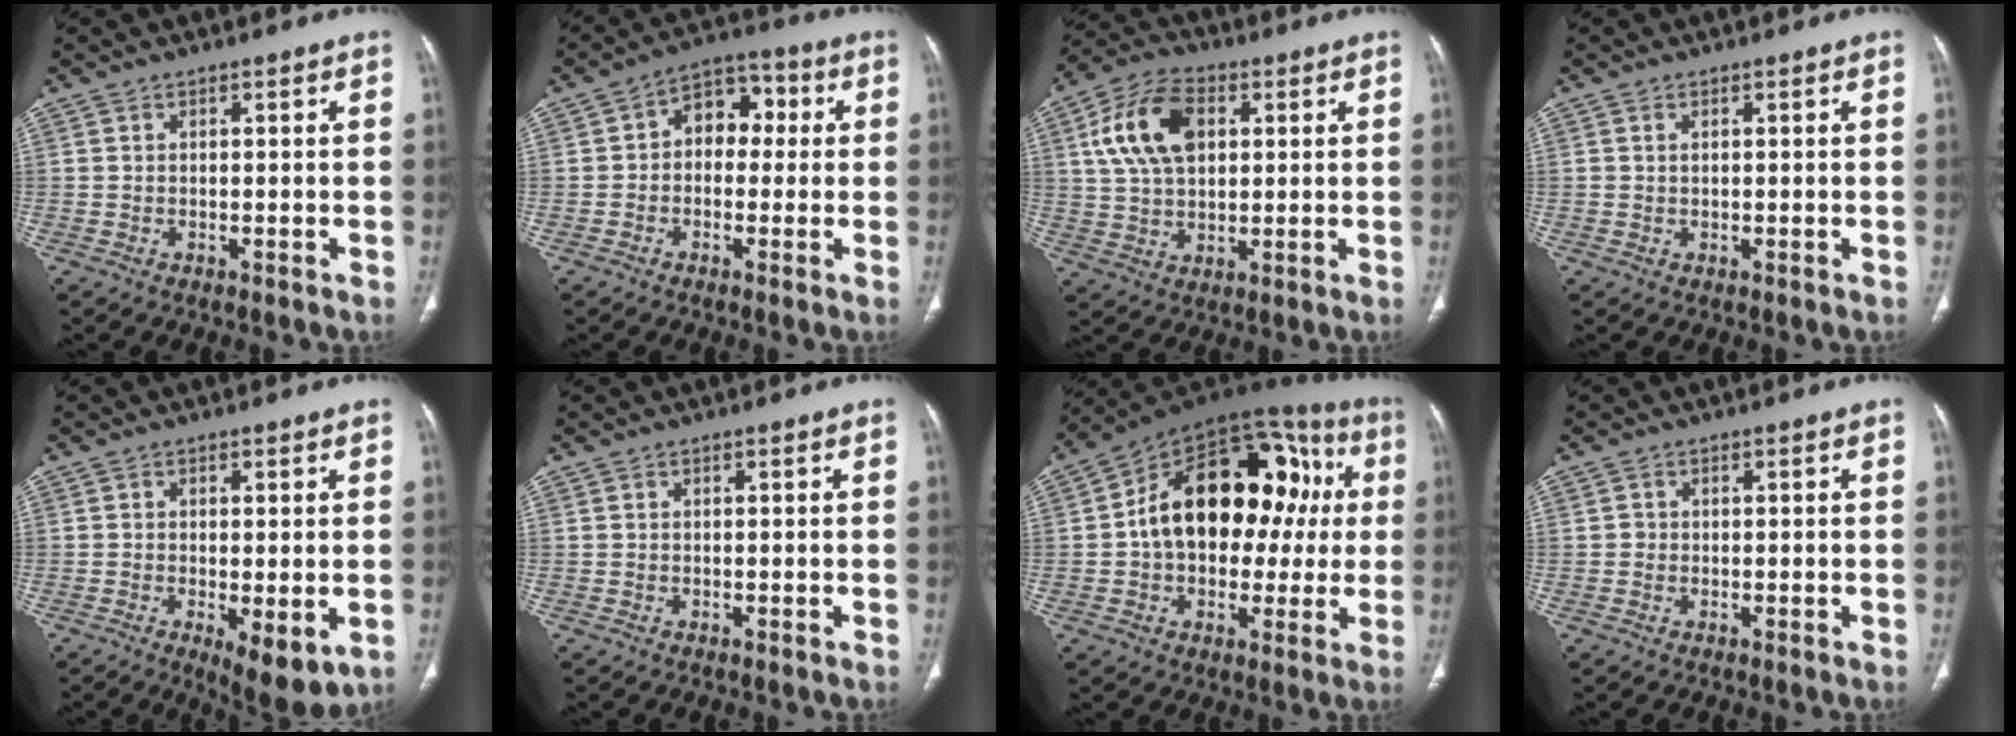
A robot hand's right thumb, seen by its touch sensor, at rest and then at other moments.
{"total": 8.7, "force": [0.7, 6.2, 6.0], "torque": [-0.050, 0.031, -0.002]}
{"total": 13.5, "force": [3.6, 8.4, 9.9], "torque": [-0.177, 0.009, 0.065]}
{"total": 0.6, "force": [0.3, 0.3, 0.4], "torque": [-0.010, 0.002, 0.006]}
{"total": 7.9, "force": [-2.2, 2.9, 7.1], "torque": [-0.103, -0.020, -0.026]}
{"total": 0.0}
{"total": 25.6, "force": [2.5, 16.3, 19.7], "torque": [-0.265, 0.051, 0.034]}
{"total": 0.7, "force": [-0.1, 0.7, 0.1], "torque": [0.003, 0.004, 0.000]}